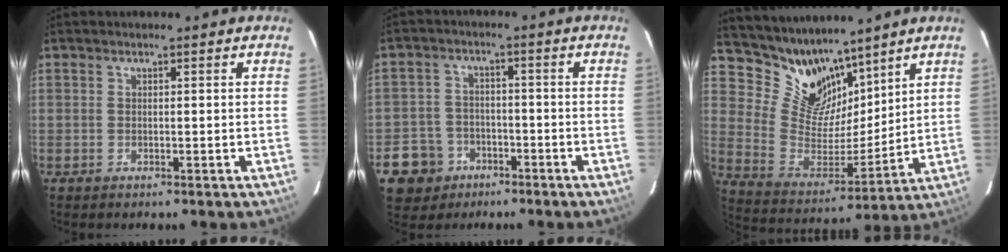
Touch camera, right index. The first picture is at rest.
{"total": 8.6, "force": [-4.3, 7.3, 1.4], "torque": [-0.056, 0.024, -0.061]}
{"total": 13.4, "force": [10.9, 6.4, 4.4], "torque": [-0.096, -0.009, 0.216]}